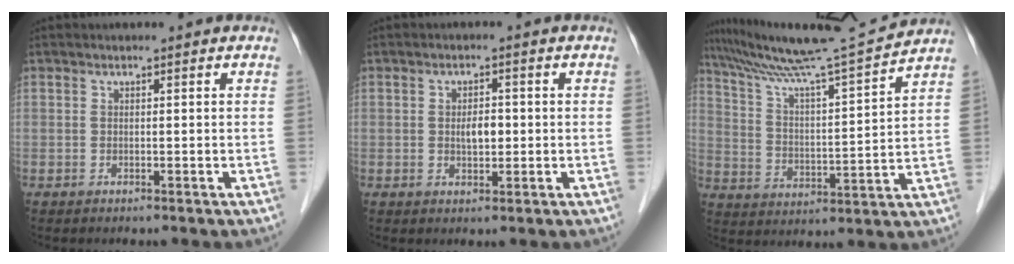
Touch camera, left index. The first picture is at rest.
{"total": 2.8, "force": [-0.1, 1.3, 2.4], "torque": [-0.042, 0.002, 0.000]}
{"total": 15.7, "force": [14.6, -2.4, 5.4], "torque": [-0.105, -0.022, 0.236]}